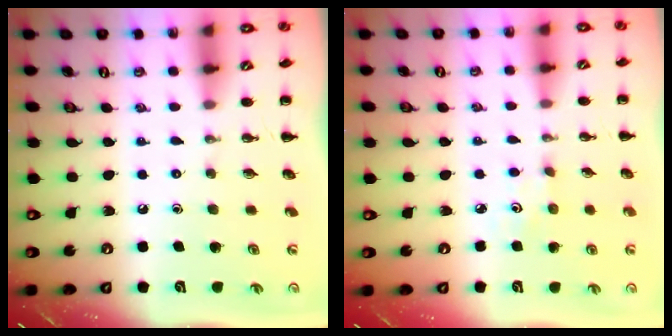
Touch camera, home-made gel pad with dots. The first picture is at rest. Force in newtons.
{"total": 2.2, "press": 2.1, "slide": 0.7}